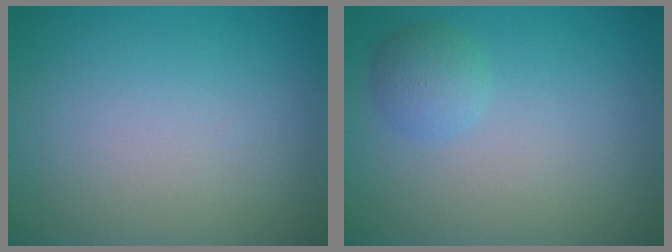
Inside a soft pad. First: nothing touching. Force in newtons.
{"total": 1.8, "press": 1.8, "slide": 0.1}